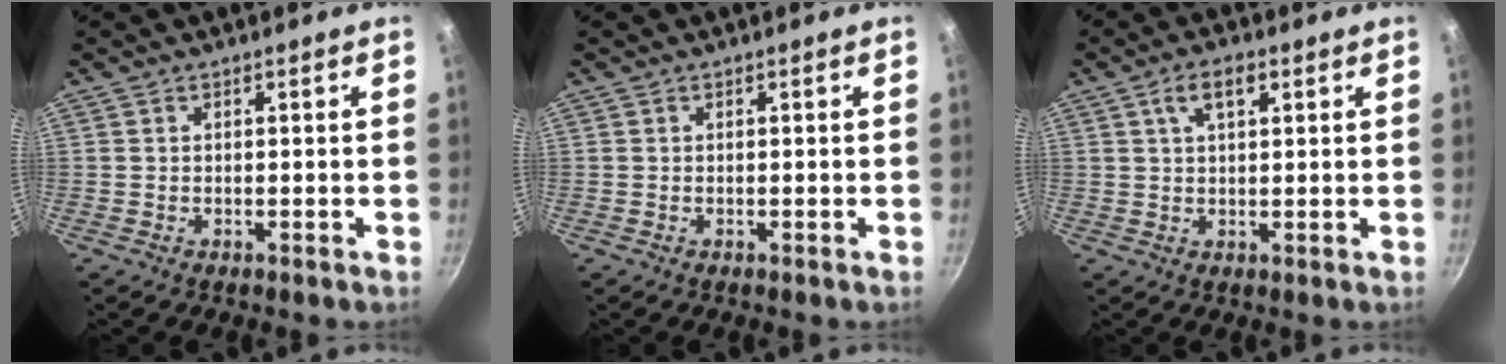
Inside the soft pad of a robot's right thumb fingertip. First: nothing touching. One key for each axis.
{"total": 0.0}
{"total": 4.9, "fx": 2.1, "fy": 2.4, "fz": 3.8, "tx": -0.056, "ty": 0.003, "tz": 0.035}